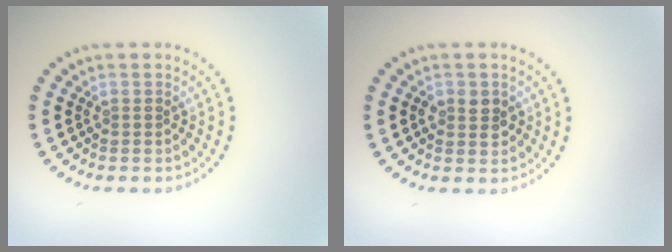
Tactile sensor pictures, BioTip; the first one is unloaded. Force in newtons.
{"total": 2.0, "press": 2.0, "slide": 0.1}